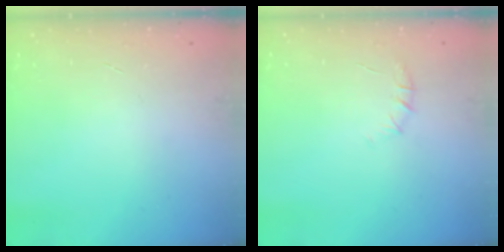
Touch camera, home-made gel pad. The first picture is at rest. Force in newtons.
{"total": 4.5, "press": 4.2, "slide": 1.6}